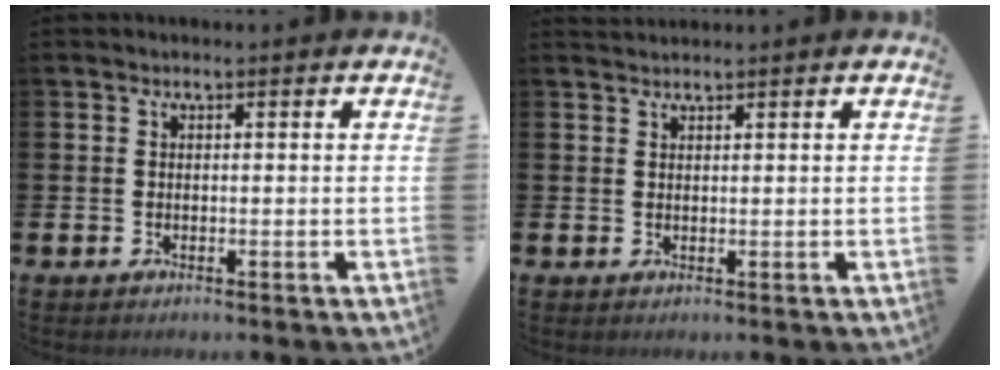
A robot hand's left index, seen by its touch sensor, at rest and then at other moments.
{"total": 1.1, "force": [1.1, 0.1, 0.0], "torque": [0.001, 0.001, 0.021]}